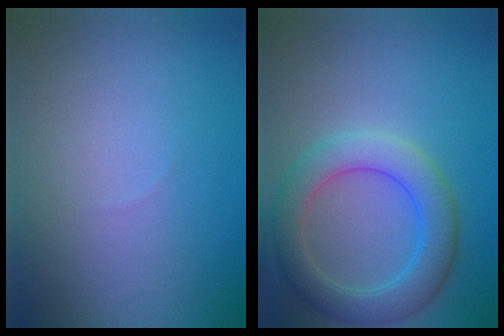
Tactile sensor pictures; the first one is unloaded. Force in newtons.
{"total": 5.4, "press": 5.4, "slide": 0.2}